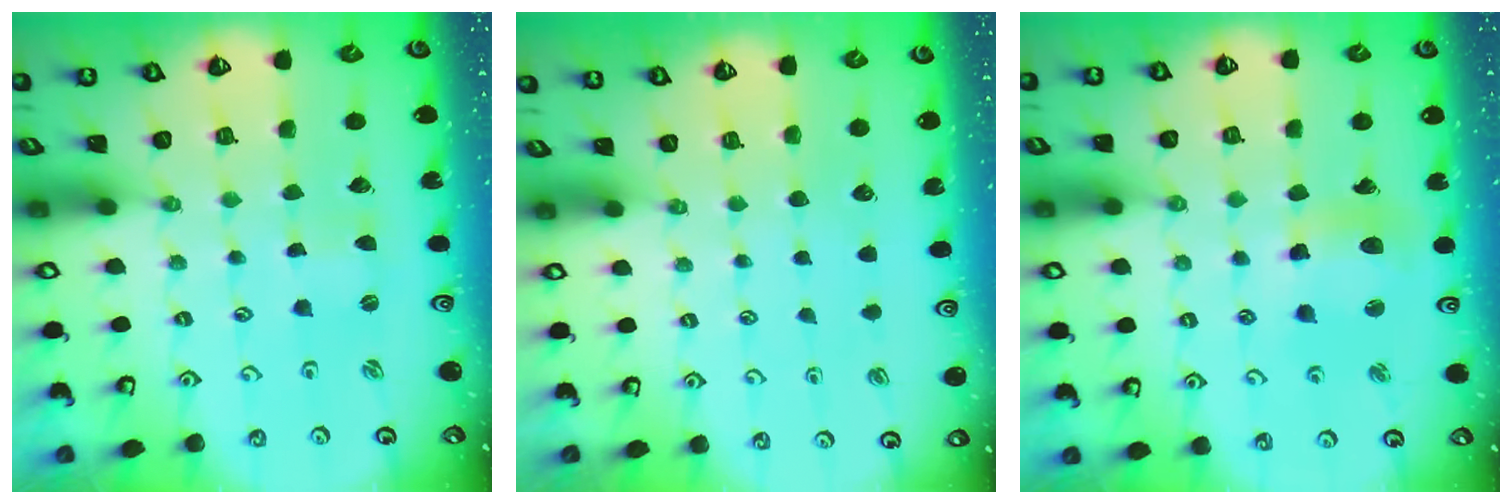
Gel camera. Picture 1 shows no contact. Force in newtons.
{"total": 0.0}
{"total": 11.8, "press": 11.5, "slide": 2.5}